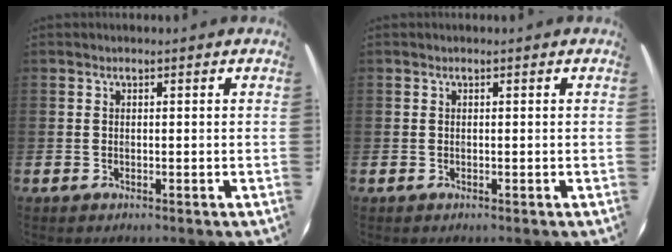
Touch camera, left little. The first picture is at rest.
{"total": 0.0}